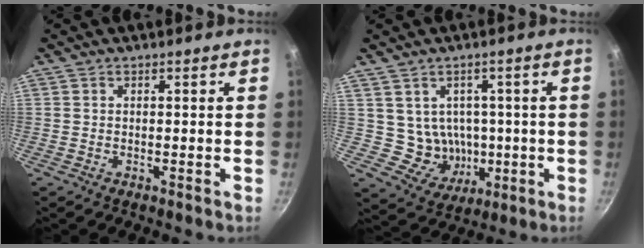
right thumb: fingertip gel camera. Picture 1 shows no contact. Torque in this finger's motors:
{"motor_torque": [-0.16, 0.32, -0.11, 0.43, 0.04]}